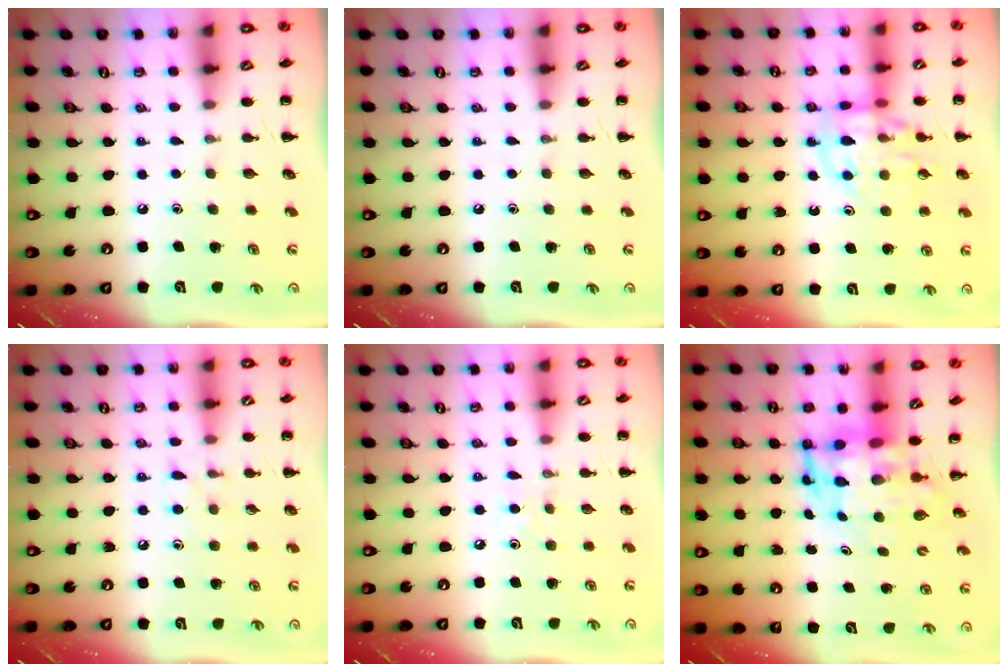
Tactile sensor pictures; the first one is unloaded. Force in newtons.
{"total": 0.0}
{"total": 13.1, "press": 13.0, "slide": 1.8}
{"total": 5.4, "press": 5.0, "slide": 2.0}
{"total": 5.3, "press": 5.0, "slide": 1.7}
{"total": 5.7, "press": 5.4, "slide": 1.9}